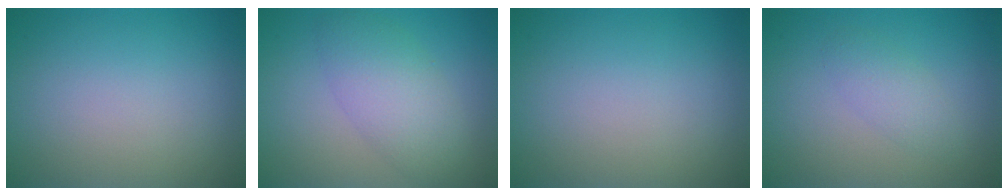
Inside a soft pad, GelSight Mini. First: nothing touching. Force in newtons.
{"total": 4.7, "press": 4.7, "slide": 0.1}
{"total": 0.0}
{"total": 1.9, "press": 1.9, "slide": 0.2}